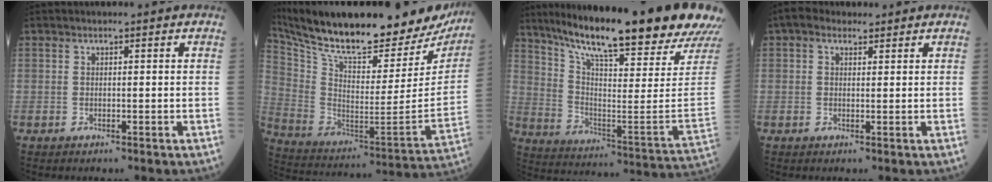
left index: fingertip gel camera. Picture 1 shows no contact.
{"total": 32.9, "force": [28.3, 7.6, 15.0], "torque": [-0.281, -0.054, 0.403]}
{"total": 26.3, "force": [21.4, 1.0, 15.3], "torque": [-0.262, -0.052, 0.312]}
{"total": 2.7, "force": [1.7, 1.6, 1.3], "torque": [-0.034, 0.026, 0.030]}